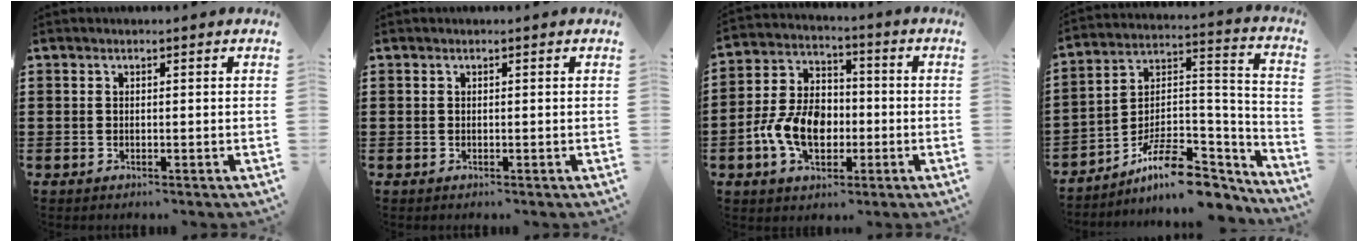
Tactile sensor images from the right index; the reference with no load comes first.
{"total": 0.0}
{"total": 9.2, "force": [-2.5, 6.4, 6.1], "torque": [-0.144, 0.005, -0.053]}
{"total": 11.0, "force": [-7.9, 3.9, 6.5], "torque": [-0.112, 0.025, -0.147]}